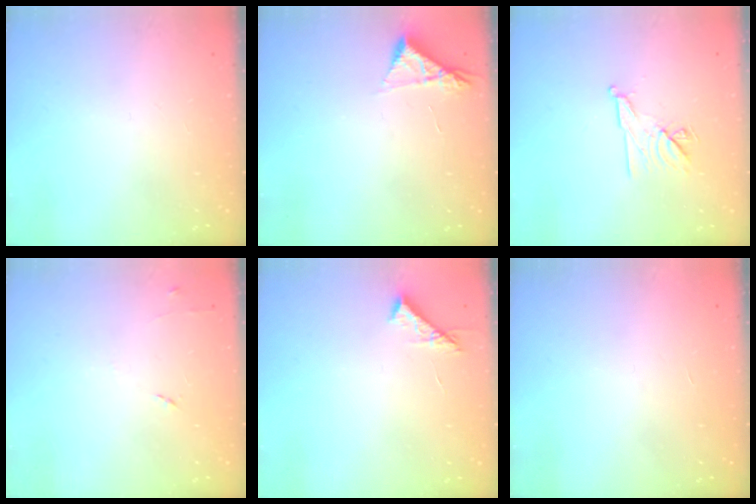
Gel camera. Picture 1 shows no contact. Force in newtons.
{"total": 5.0, "press": 5.0, "slide": 0.8}
{"total": 8.9, "press": 8.9, "slide": 1.1}
{"total": 5.3, "press": 5.2, "slide": 0.8}
{"total": 6.0, "press": 6.0, "slide": 0.5}
{"total": 1.7, "press": 1.7, "slide": 0.1}